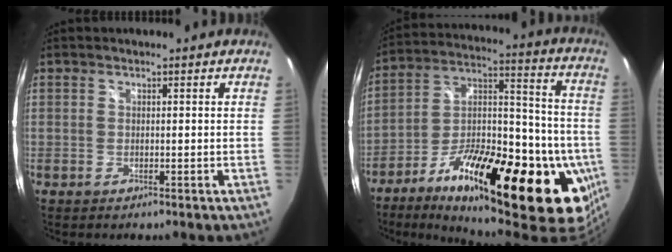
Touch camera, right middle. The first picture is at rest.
{"total": 34.7, "force": [-16.4, 13.1, 27.6], "torque": [-0.398, 0.013, -0.244]}